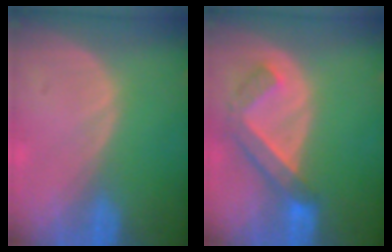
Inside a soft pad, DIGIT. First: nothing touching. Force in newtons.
{"total": 5.6, "press": 5.6, "slide": 0.3}